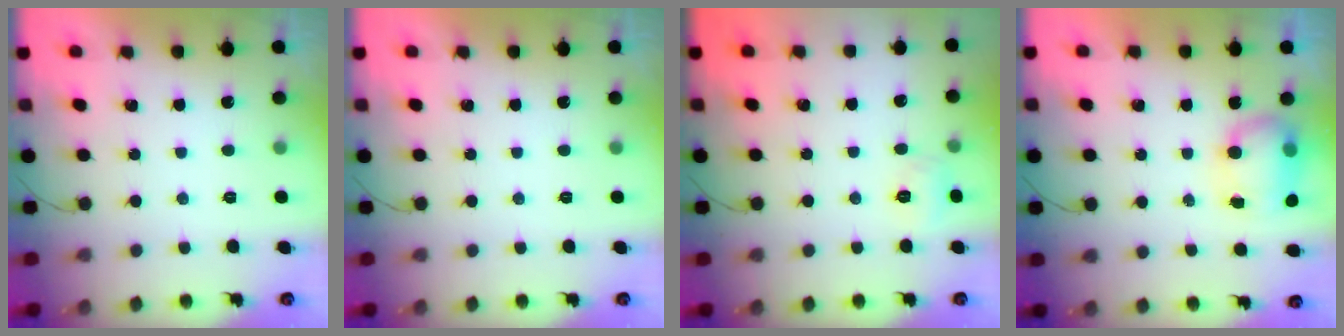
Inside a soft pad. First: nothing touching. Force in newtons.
{"total": 0.0}
{"total": 6.1, "press": 5.9, "slide": 1.5}
{"total": 8.0, "press": 8.0, "slide": 0.8}